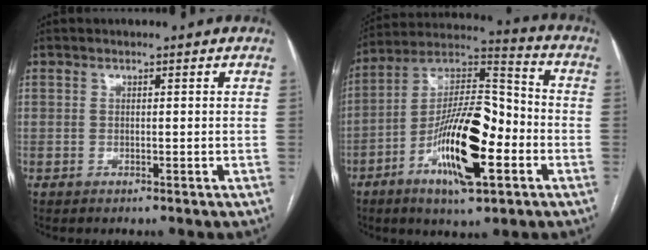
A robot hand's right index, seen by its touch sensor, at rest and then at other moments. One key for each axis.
{"total": 17.8, "fx": -6.2, "fy": 4.8, "fz": 16.0, "tx": -0.297, "ty": 0.006, "tz": -0.104}